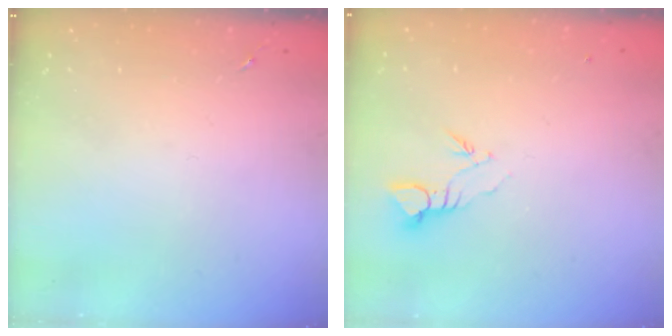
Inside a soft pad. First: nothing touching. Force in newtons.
{"total": 3.5, "press": 3.5, "slide": 0.2}